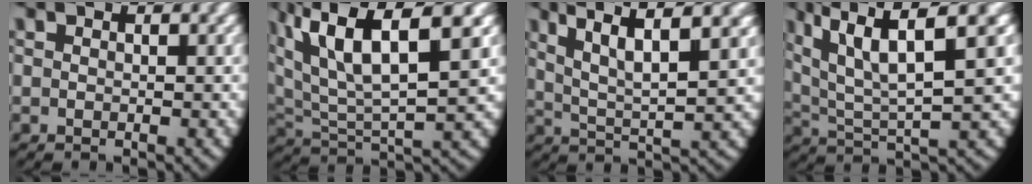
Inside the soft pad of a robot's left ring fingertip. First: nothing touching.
{"total": 9.9, "force": [3.5, 5.3, 7.6], "torque": [-0.165, -0.007, 0.062]}
{"total": 8.4, "force": [3.8, 3.8, 6.4], "torque": [-0.117, -0.008, 0.064]}
{"total": 8.7, "force": [3.2, 4.2, 6.9], "torque": [-0.137, -0.012, 0.067]}